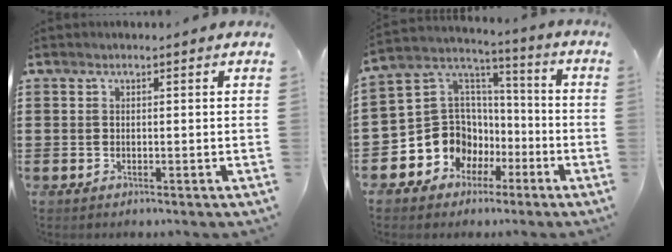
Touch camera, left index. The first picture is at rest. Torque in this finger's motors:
{"motor_torque": [1.21, 0.94, 0.39, 0.08]}